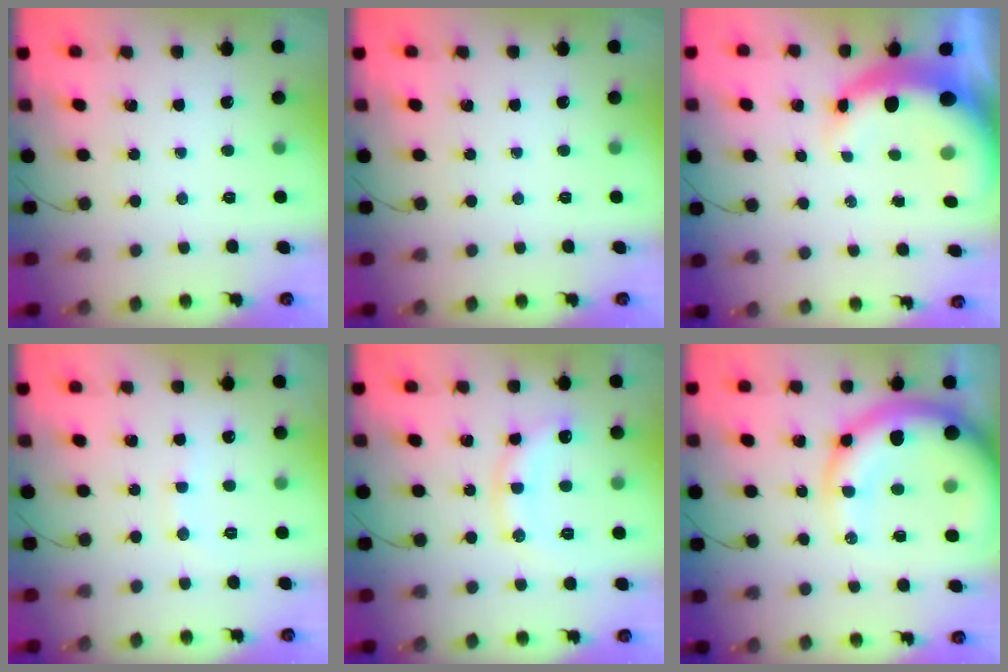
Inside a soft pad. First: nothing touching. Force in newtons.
{"total": 0.0}
{"total": 7.8, "press": 7.6, "slide": 1.8}
{"total": 6.6, "press": 6.5, "slide": 1.2}
{"total": 10.6, "press": 10.5, "slide": 0.7}
{"total": 21.8, "press": 21.2, "slide": 5.2}